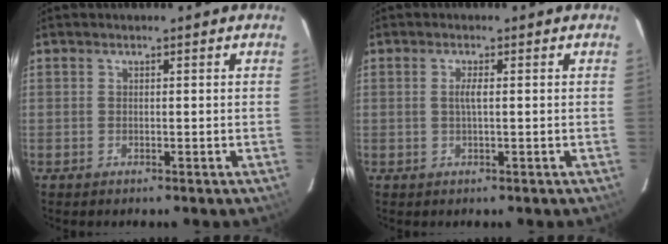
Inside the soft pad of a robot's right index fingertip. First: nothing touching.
{"total": 1.6, "force": [0.1, 0.0, 1.6], "torque": [-0.030, 0.000, 0.000]}